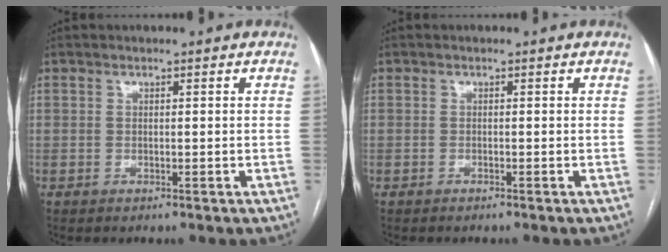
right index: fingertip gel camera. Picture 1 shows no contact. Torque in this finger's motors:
{"motor_torque": [-0.28, 0.24, -0.54, -0.13]}